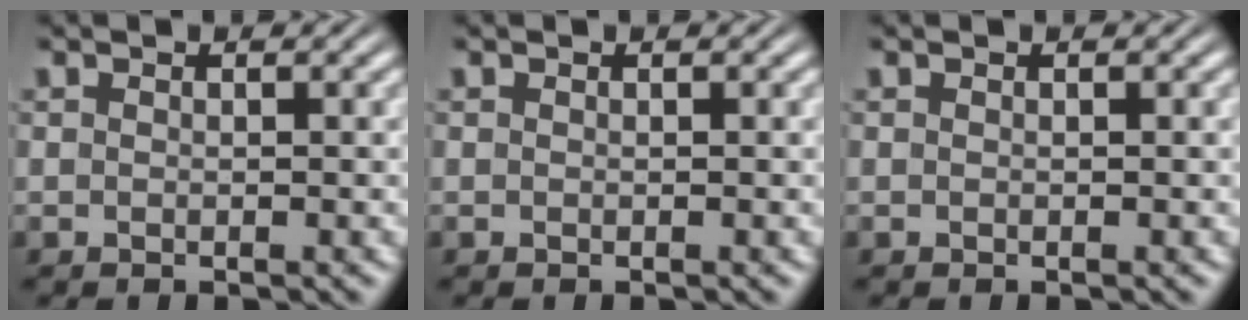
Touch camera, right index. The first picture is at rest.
{"total": 0.0}
{"total": 0.0}